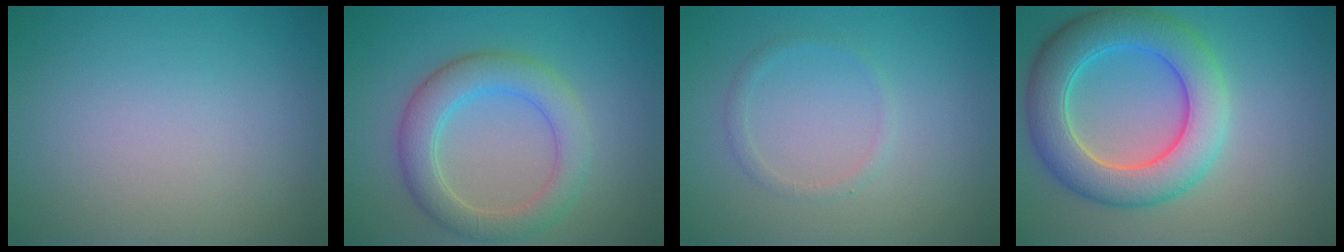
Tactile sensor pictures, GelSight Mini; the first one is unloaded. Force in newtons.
{"total": 4.7, "press": 4.7, "slide": 0.1}
{"total": 1.0, "press": 1.0, "slide": 0.1}
{"total": 7.5, "press": 7.5, "slide": 0.2}